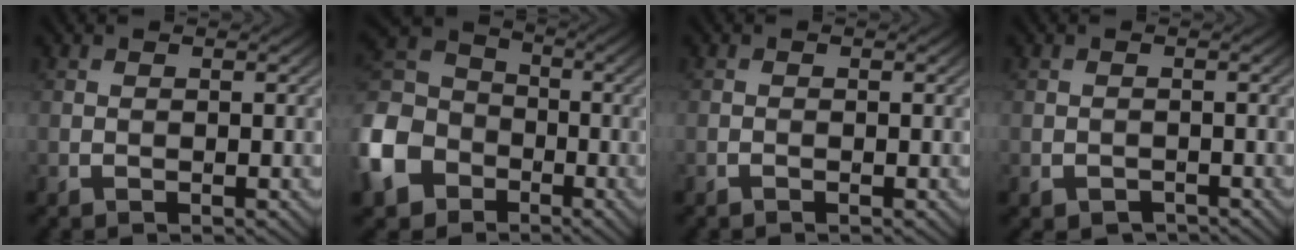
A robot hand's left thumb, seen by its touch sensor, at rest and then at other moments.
{"total": 12.4, "force": [-5.6, 9.6, 5.5], "torque": [-0.196, -0.028, -0.126]}
{"total": 0.0}
{"total": 1.0, "force": [-0.8, 0.5, 0.0], "torque": [0.000, 0.000, -0.016]}